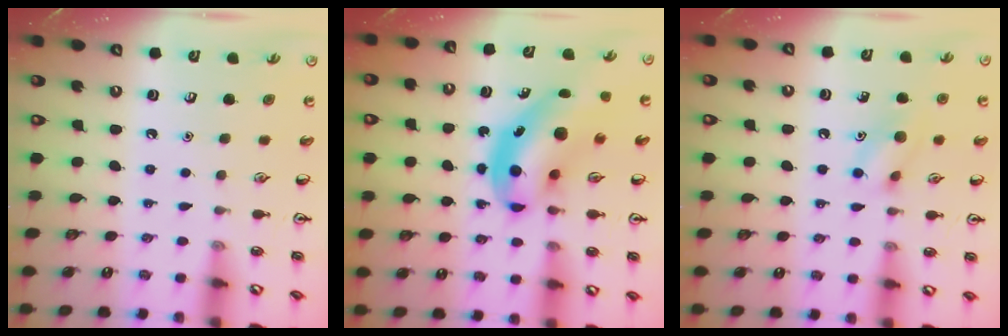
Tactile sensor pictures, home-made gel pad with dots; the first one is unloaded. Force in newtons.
{"total": 9.7, "press": 9.3, "slide": 2.9}
{"total": 8.8, "press": 8.7, "slide": 1.2}